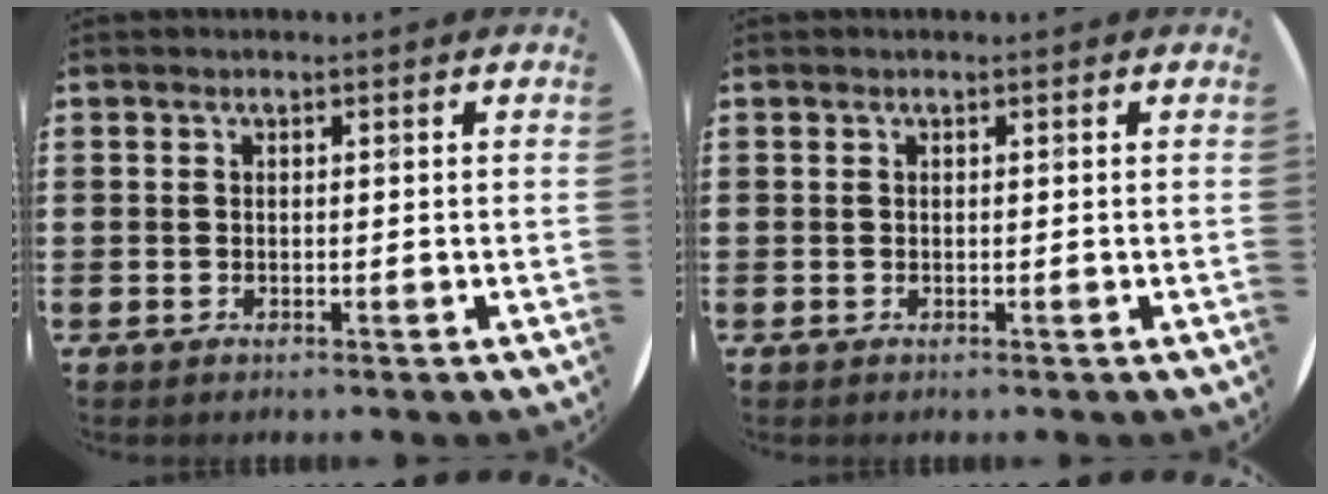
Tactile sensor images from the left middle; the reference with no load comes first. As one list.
[{"total": 0.0}]